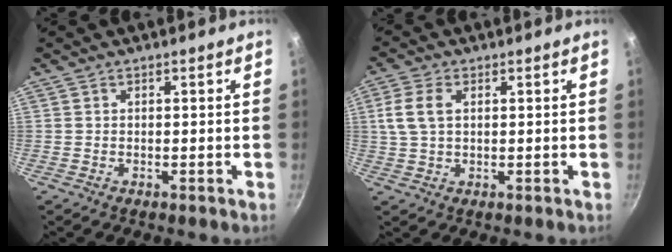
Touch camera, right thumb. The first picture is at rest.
{"total": 6.0, "force": [1.4, 3.6, 4.6], "torque": [-0.093, 0.008, 0.027]}